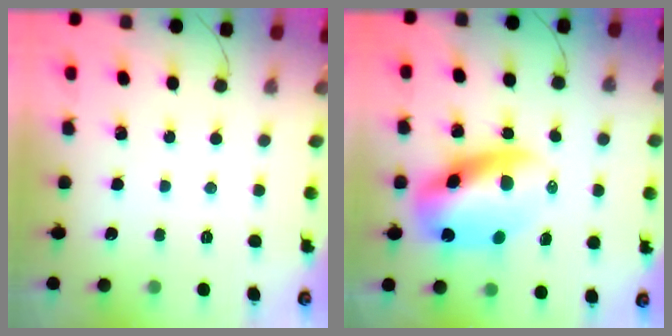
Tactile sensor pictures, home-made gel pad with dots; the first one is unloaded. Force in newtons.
{"total": 13.7, "press": 13.2, "slide": 3.5}